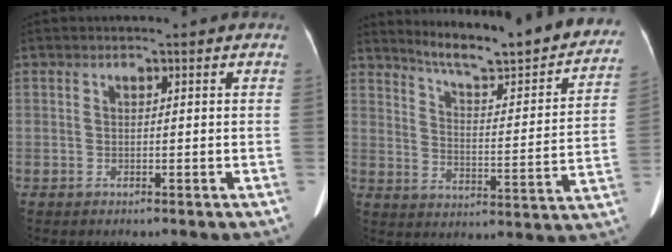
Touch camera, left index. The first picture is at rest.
{"total": 22.4, "force": [20.2, 2.0, 9.4], "torque": [-0.133, -0.066, 0.258]}